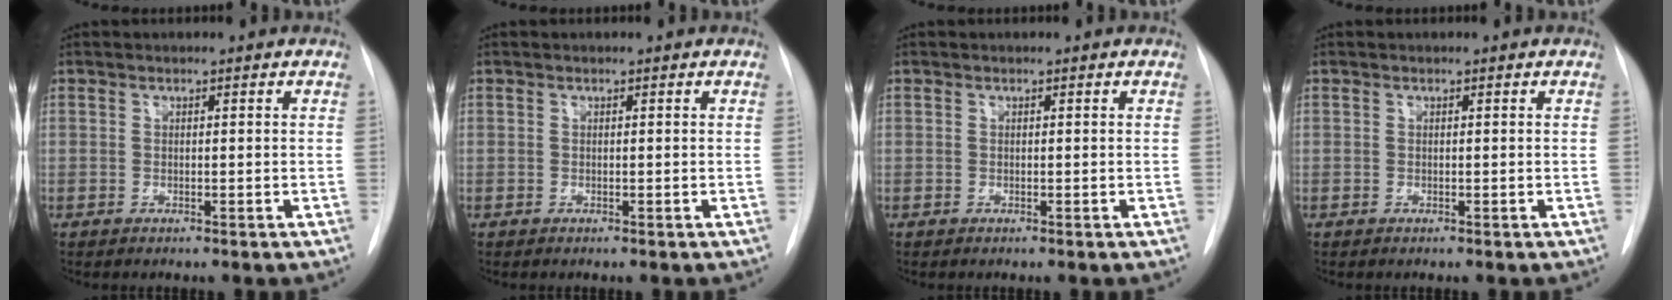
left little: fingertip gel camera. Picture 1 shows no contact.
{"total": 0.0}
{"total": 0.0}
{"total": 0.0}